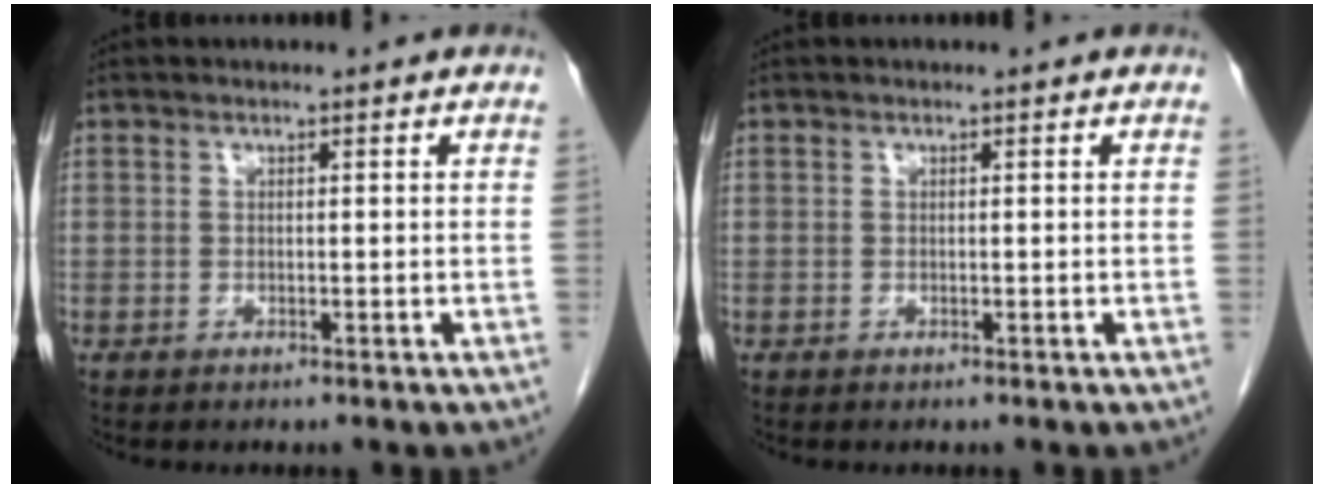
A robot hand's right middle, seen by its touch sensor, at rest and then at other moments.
{"total": 0.0}